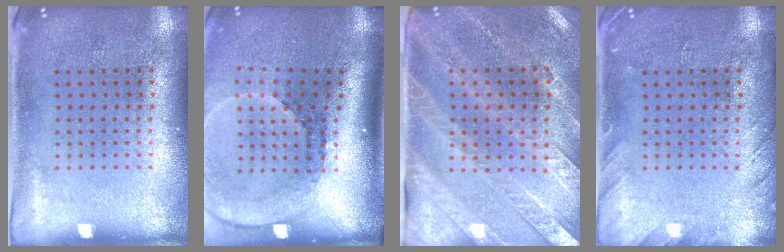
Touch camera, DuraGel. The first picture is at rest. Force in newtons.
{"total": 2.7, "press": 1.8, "slide": 1.9}
{"total": 2.8, "press": 2.6, "slide": 1.0}
{"total": 1.6, "press": 1.6, "slide": 0.2}